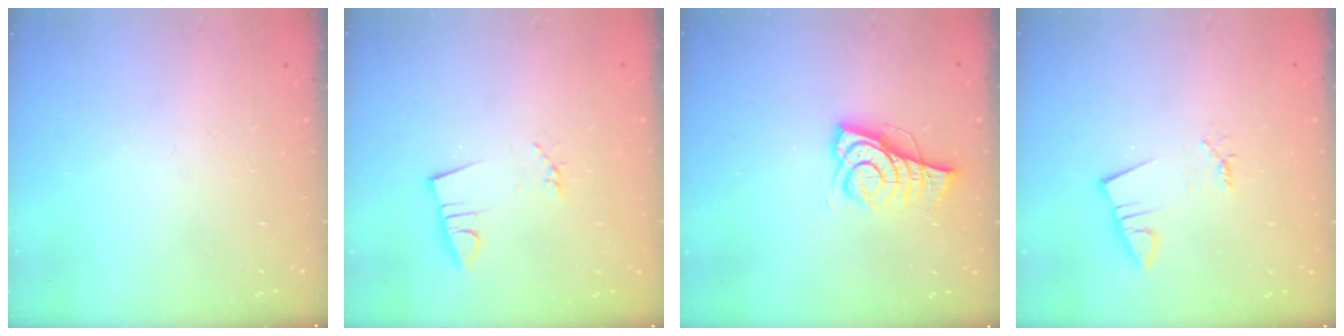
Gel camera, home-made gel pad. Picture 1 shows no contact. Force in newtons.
{"total": 2.8, "press": 1.4, "slide": 2.4}
{"total": 8.6, "press": 8.5, "slide": 0.5}
{"total": 2.0, "press": 2.0, "slide": 0.2}